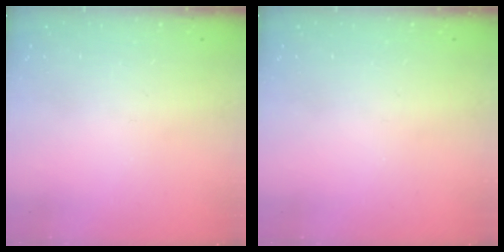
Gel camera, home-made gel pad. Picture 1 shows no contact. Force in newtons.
{"total": 0.0}